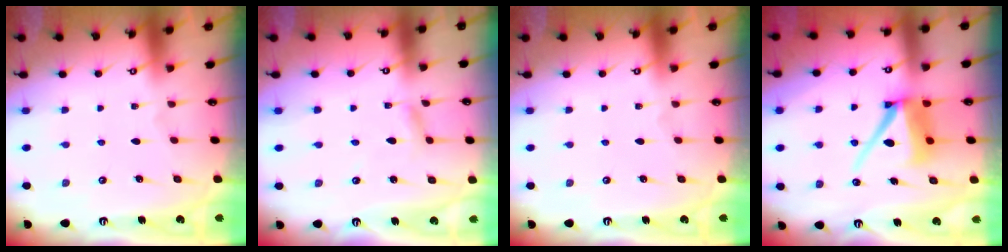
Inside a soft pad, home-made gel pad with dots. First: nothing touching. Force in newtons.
{"total": 1.9, "press": 1.9, "slide": 0.2}
{"total": 0.0}
{"total": 11.3, "press": 11.3, "slide": 1.4}